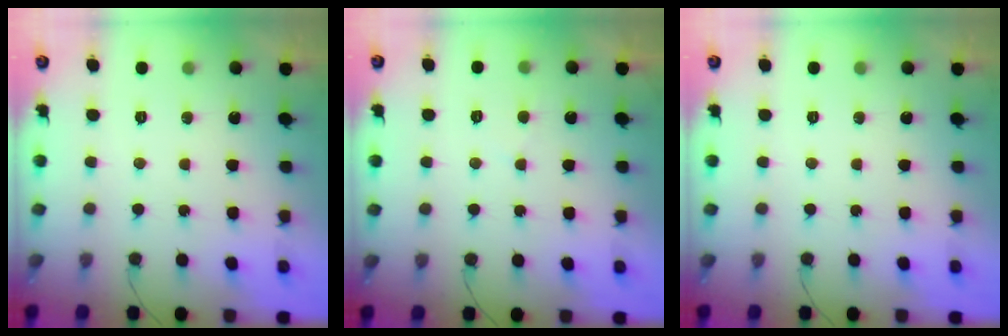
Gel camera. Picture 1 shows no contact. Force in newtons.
{"total": 2.5, "press": 2.5, "slide": 0.2}
{"total": 0.0}